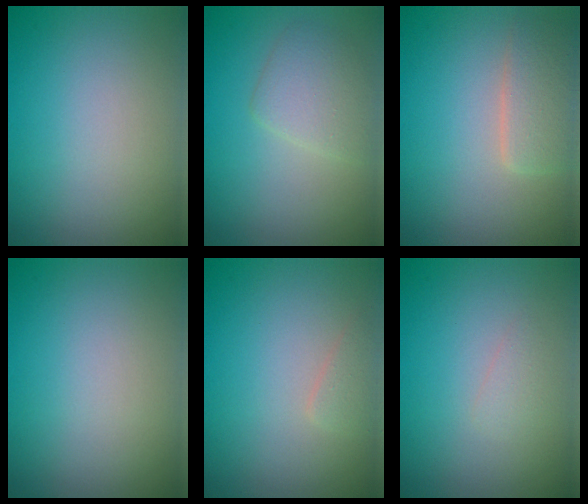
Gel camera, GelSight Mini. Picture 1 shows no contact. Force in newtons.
{"total": 2.9, "press": 2.9, "slide": 0.2}
{"total": 2.8, "press": 2.8, "slide": 0.2}
{"total": 0.0}
{"total": 1.0, "press": 1.0, "slide": 0.1}
{"total": 0.9, "press": 0.9, "slide": 0.1}